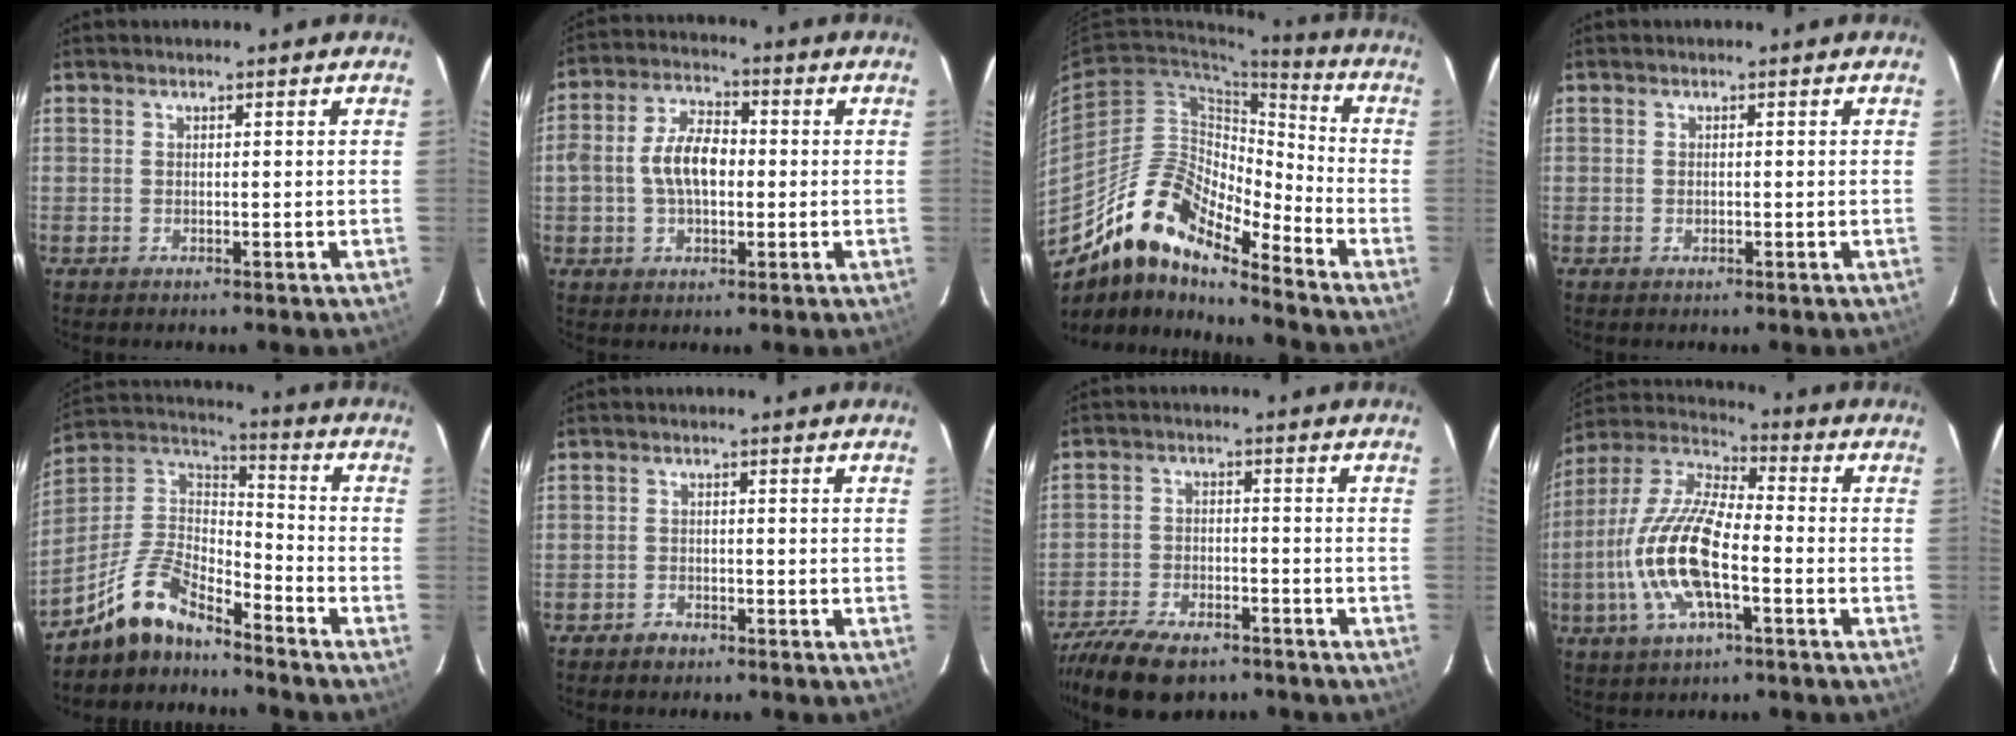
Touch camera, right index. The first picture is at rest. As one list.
[{"total": 9.0, "force": [-0.5, 5.3, 7.3], "torque": [-0.142, 0.021, -0.007]}, {"total": 16.6, "force": [-13.2, 4.1, 9.1], "torque": [-0.150, -0.004, -0.257]}, {"total": 1.0, "force": [-0.2, 0.7, 0.7], "torque": [-0.012, 0.002, -0.003]}, {"total": 12.1, "force": [-9.9, 3.9, 5.7], "torque": [-0.137, 0.026, -0.198]}, {"total": 2.1, "force": [-1.7, 1.2, 0.3], "torque": [-0.008, 0.005, -0.028]}, {"total": 13.9, "force": [-10.6, 6.0, 6.7], "torque": [-0.162, -0.018, -0.182]}, {"total": 16.7, "force": [-4.6, 5.9, 15.0], "torque": [-0.311, -0.003, -0.096]}]